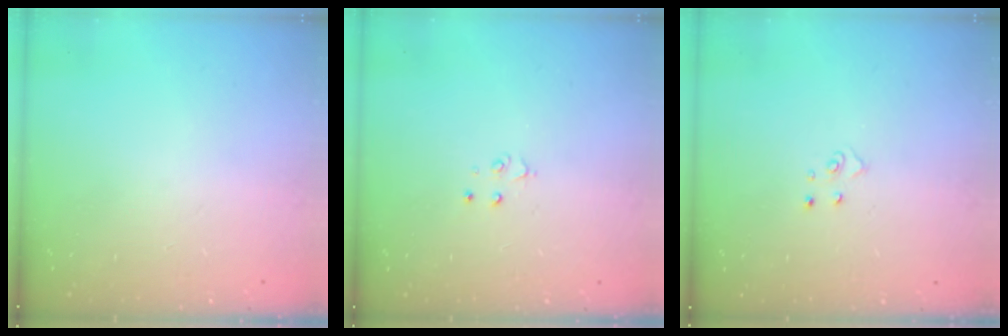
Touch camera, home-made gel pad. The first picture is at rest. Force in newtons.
{"total": 2.8, "press": 2.8, "slide": 0.3}
{"total": 4.3, "press": 4.3, "slide": 0.4}